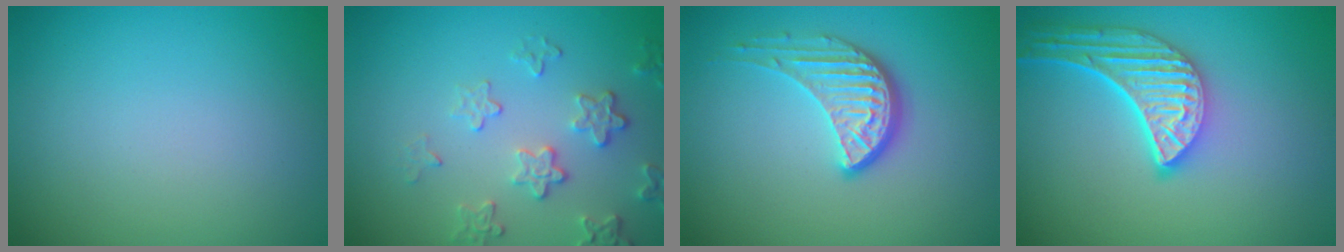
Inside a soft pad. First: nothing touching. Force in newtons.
{"total": 3.1, "press": 2.9, "slide": 1.2}
{"total": 3.8, "press": 2.9, "slide": 2.4}
{"total": 5.4, "press": 4.3, "slide": 3.4}